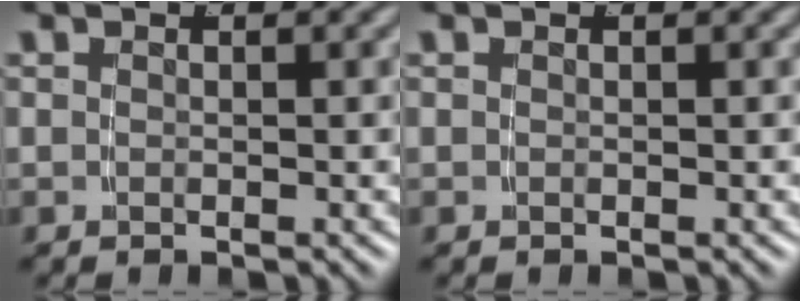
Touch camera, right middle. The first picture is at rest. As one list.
[{"total": 0.0}]